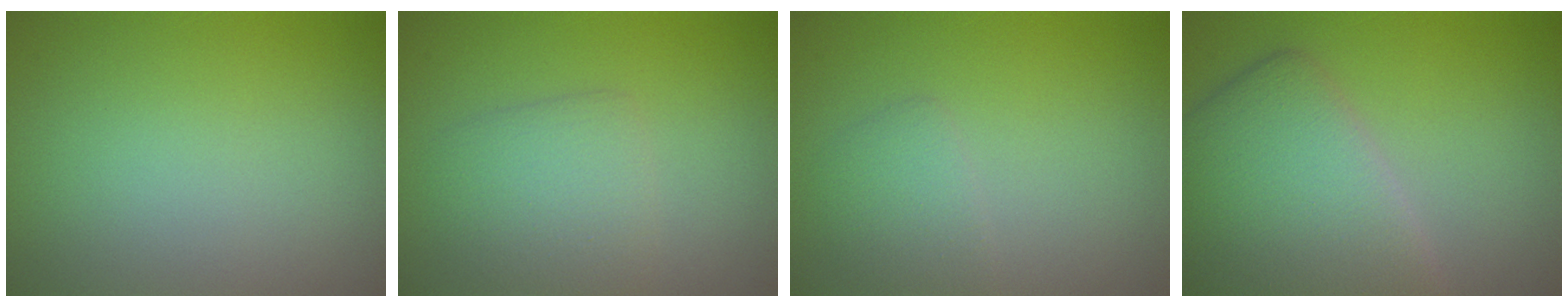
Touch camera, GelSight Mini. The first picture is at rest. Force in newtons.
{"total": 2.9, "press": 2.9, "slide": 0.2}
{"total": 1.9, "press": 1.9, "slide": 0.0}
{"total": 8.0, "press": 8.0, "slide": 0.5}